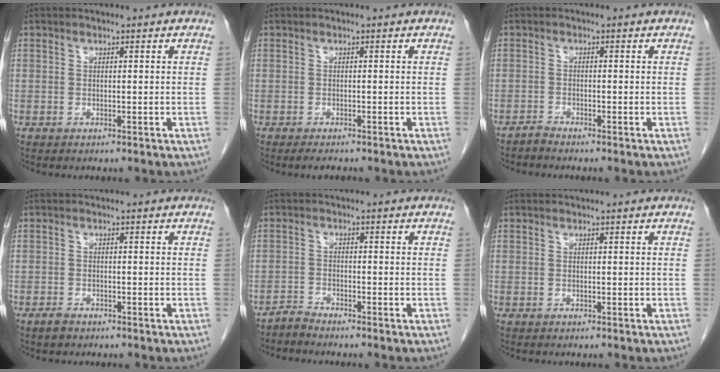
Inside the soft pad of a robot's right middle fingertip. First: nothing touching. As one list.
[{"total": 1.8, "force": [-1.5, 0.3, 1.0], "torque": [-0.013, -0.005, -0.019]}, {"total": 1.0, "force": [-0.9, -0.3, -0.1], "torque": [0.002, -0.003, -0.019]}, {"total": 1.2, "force": [-0.9, 0.6, 0.5], "torque": [-0.014, 0.001, -0.014]}, {"total": 1.8, "force": [-1.7, -0.4, -0.3], "torque": [0.010, -0.007, -0.036]}, {"total": 0.0}]